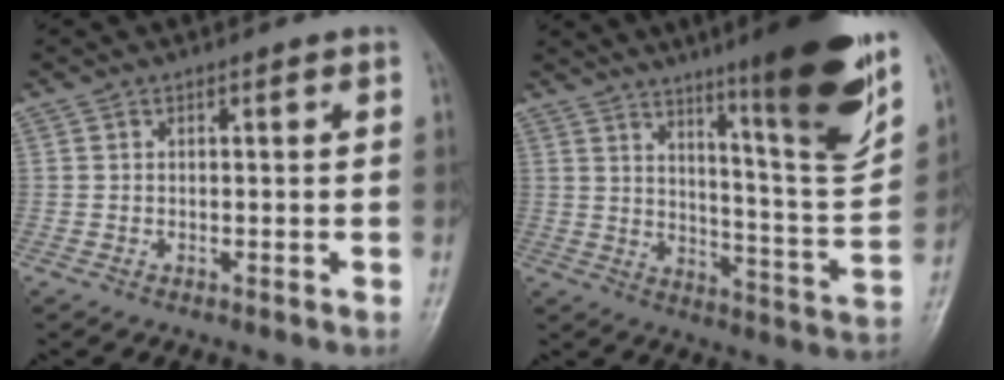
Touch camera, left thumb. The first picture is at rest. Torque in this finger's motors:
{"motor_torque": [3.54, 1.45, 1.92, -0.85, 0.15]}